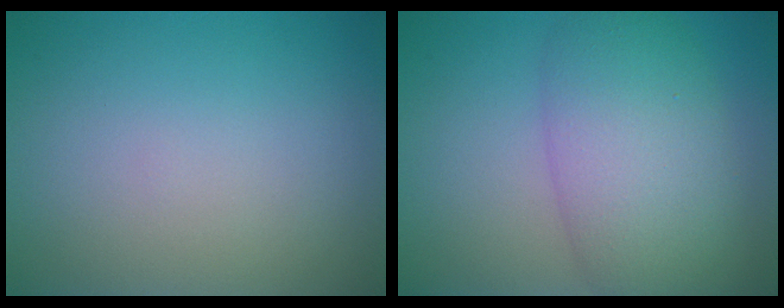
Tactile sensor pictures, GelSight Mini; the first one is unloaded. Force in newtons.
{"total": 7.9, "press": 7.9, "slide": 0.3}